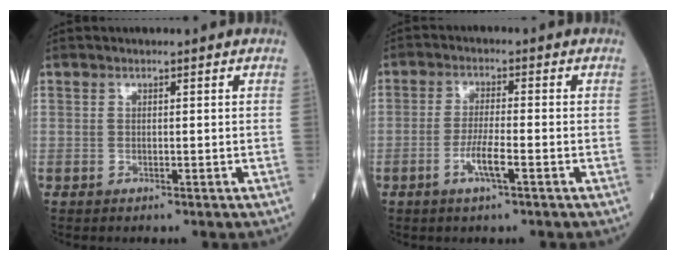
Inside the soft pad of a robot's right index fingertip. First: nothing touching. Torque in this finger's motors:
{"motor_torque": [-0.02, -0.08, 0.06, 0.08]}